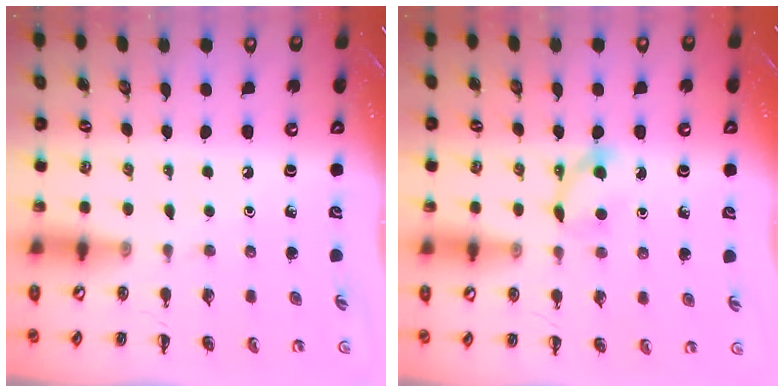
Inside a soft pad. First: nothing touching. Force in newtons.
{"total": 3.9, "press": 3.7, "slide": 1.3}